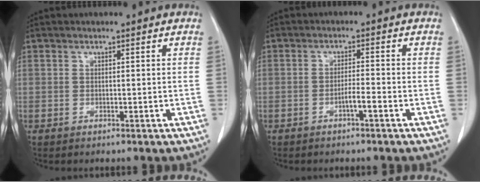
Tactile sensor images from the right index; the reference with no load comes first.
{"total": 2.2, "force": [-1.2, -0.1, 1.9], "torque": [-0.029, 0.002, -0.021]}